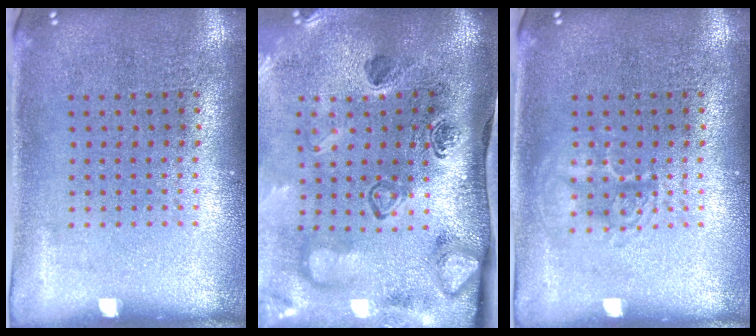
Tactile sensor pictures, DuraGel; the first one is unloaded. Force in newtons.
{"total": 4.6, "press": 3.1, "slide": 3.3}
{"total": 1.8, "press": 1.7, "slide": 0.2}